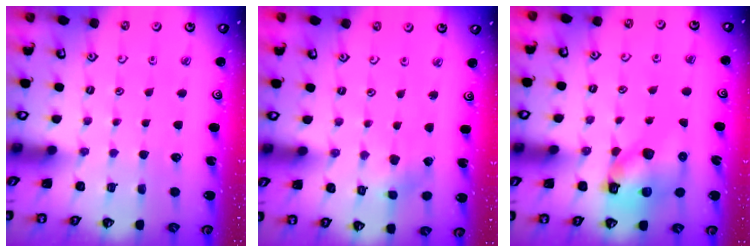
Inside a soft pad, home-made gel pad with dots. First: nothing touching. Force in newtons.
{"total": 2.2, "press": 2.2, "slide": 0.1}
{"total": 11.8, "press": 11.7, "slide": 1.9}